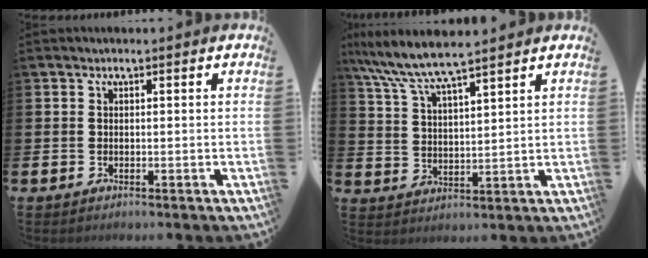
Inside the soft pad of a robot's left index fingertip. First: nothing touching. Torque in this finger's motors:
{"motor_torque": [0.74, -0.71, 0.94, 0.21]}